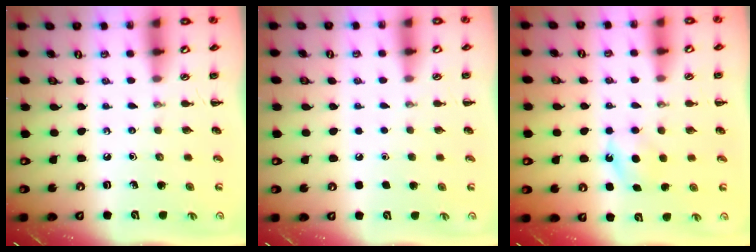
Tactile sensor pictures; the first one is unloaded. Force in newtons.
{"total": 1.6, "press": 1.6, "slide": 0.1}
{"total": 5.3, "press": 5.0, "slide": 1.5}